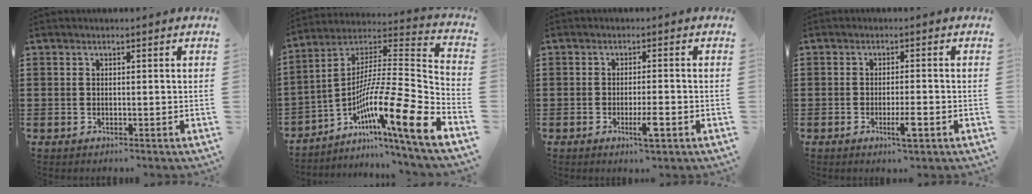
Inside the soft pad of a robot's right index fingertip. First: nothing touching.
{"total": 14.2, "force": [-7.0, 0.4, 12.4], "torque": [-0.205, -0.029, -0.135]}
{"total": 3.8, "force": [-1.8, 0.3, 3.3], "torque": [-0.059, -0.011, -0.030]}
{"total": 3.6, "force": [-1.6, 0.3, 3.2], "torque": [-0.058, -0.010, -0.029]}